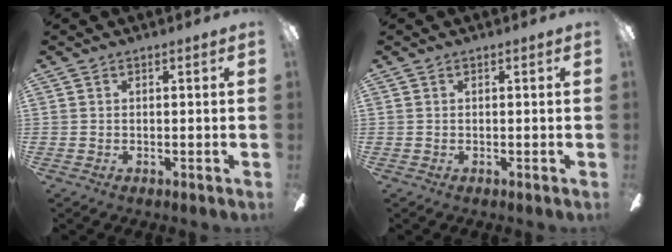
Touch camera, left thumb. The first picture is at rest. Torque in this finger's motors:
{"motor_torque": [0.00, 0.00, -0.13, 0.13, 0.00]}